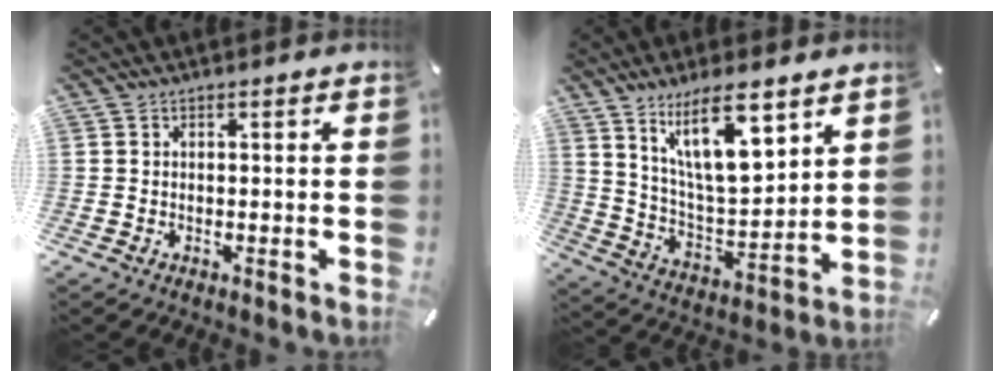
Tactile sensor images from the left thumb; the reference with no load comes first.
{"total": 16.3, "force": [10.3, 6.3, 11.0], "torque": [-0.198, -0.046, 0.175]}